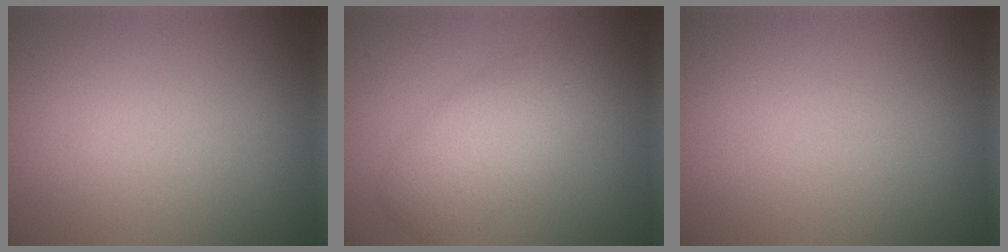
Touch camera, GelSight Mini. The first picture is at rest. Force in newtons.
{"total": 4.2, "press": 4.2, "slide": 0.1}
{"total": 0.0}